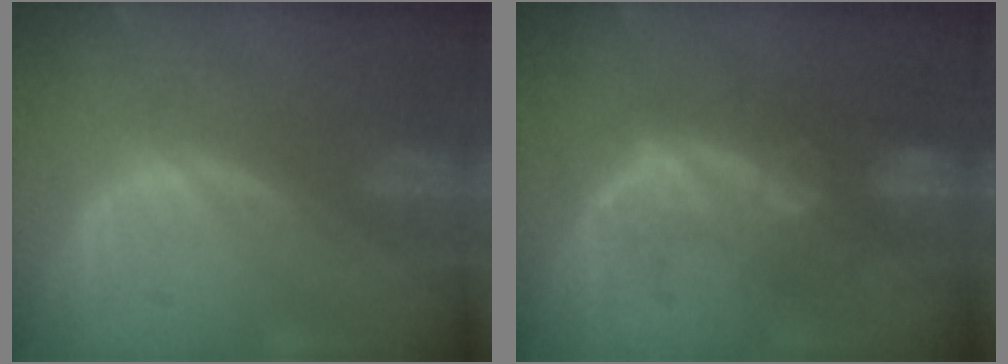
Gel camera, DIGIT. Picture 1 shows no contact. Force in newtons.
{"total": 9.7, "press": 8.7, "slide": 4.3}